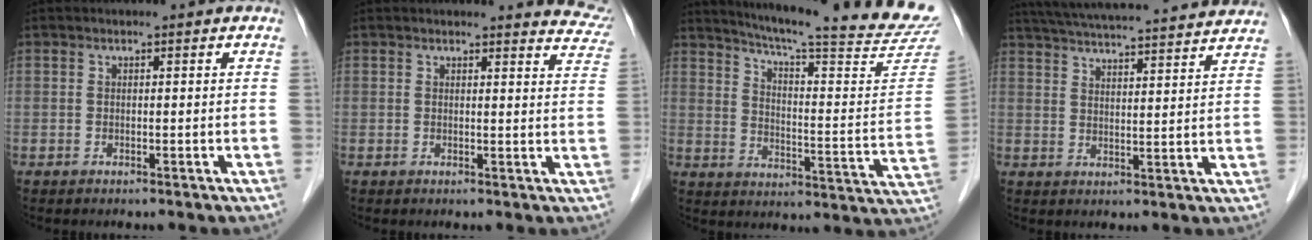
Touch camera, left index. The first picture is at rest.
{"total": 6.5, "force": [6.4, 1.2, 0.5], "torque": [0.017, -0.032, 0.034]}
{"total": 25.7, "force": [23.4, -0.4, 10.8], "torque": [-0.163, -0.096, 0.294]}
{"total": 24.9, "force": [23.0, 1.3, 9.3], "torque": [-0.160, 0.007, 0.305]}